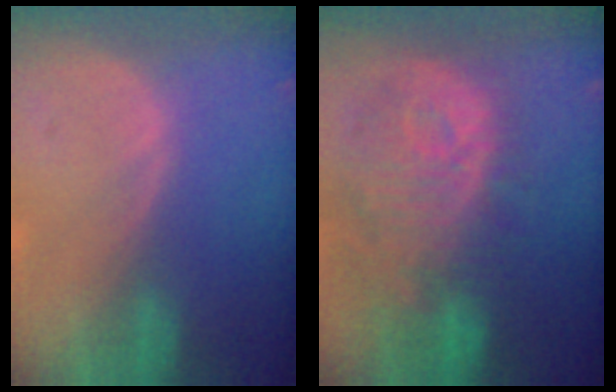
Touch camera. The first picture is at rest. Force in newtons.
{"total": 12.6, "press": 11.2, "slide": 5.9}